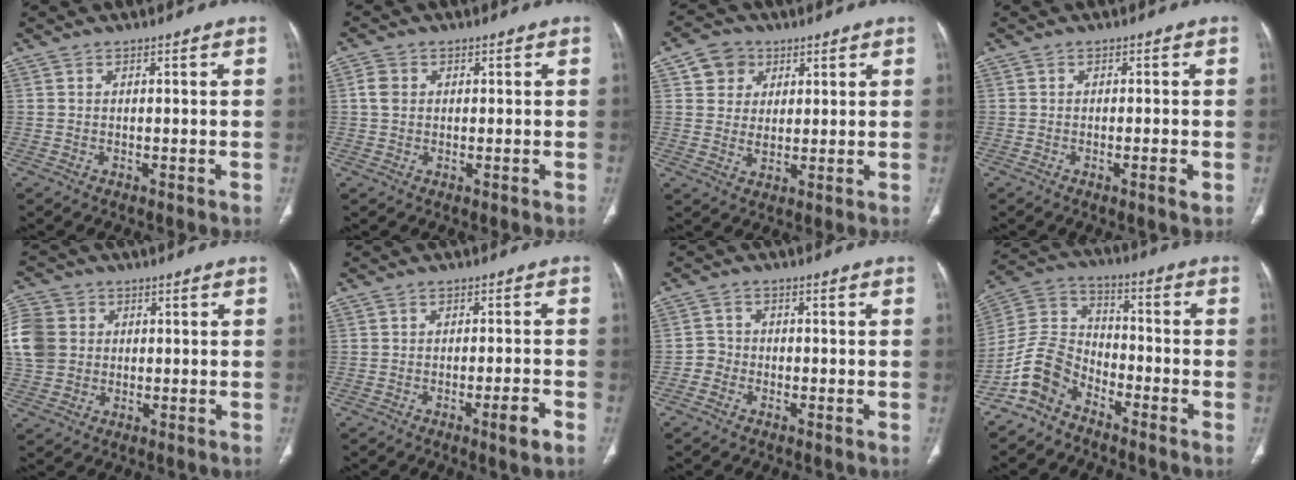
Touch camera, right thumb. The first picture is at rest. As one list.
[{"total": 2.7, "force": [0.4, 2.1, 1.6], "torque": [-0.029, 0.004, 0.003]}, {"total": 6.8, "force": [2.9, 5.7, 2.1], "torque": [-0.009, -0.009, 0.050]}, {"total": 2.2, "force": [-0.8, 0.2, 2.0], "torque": [-0.033, -0.004, -0.013]}, {"total": 13.8, "force": [1.4, 12.0, 6.7], "torque": [-0.169, 0.025, 0.029]}, {"total": 3.8, "force": [-2.0, 0.3, 3.2], "torque": [-0.049, 0.005, -0.033]}, {"total": 2.3, "force": [-1.3, 2.0, 0.1], "torque": [0.010, 0.011, -0.034]}, {"total": 9.5, "force": [-6.7, 5.7, 3.6], "torque": [-0.067, 0.062, -0.146]}]